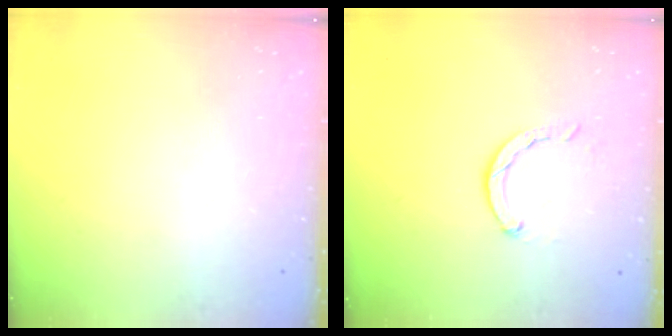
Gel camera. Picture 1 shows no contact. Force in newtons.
{"total": 2.4, "press": 2.3, "slide": 0.4}